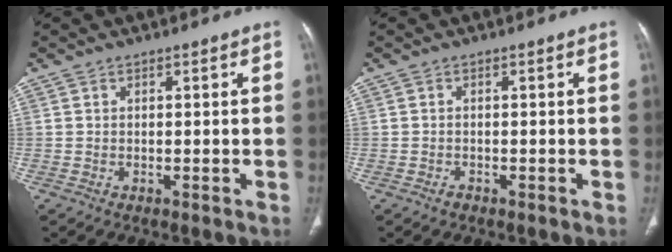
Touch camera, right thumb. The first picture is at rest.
{"total": 0.6, "force": [-0.5, 0.3, 0.2], "torque": [-0.005, 0.000, -0.010]}